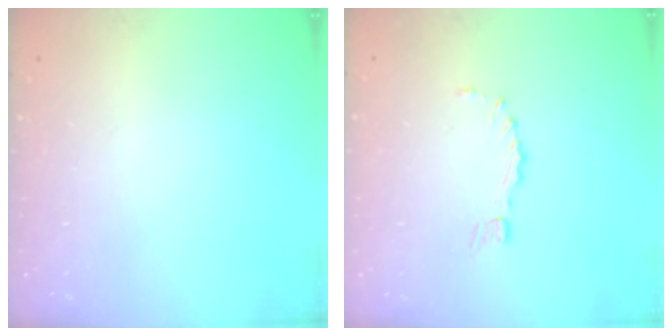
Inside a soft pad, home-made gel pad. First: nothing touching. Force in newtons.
{"total": 0.8, "press": 0.7, "slide": 0.3}